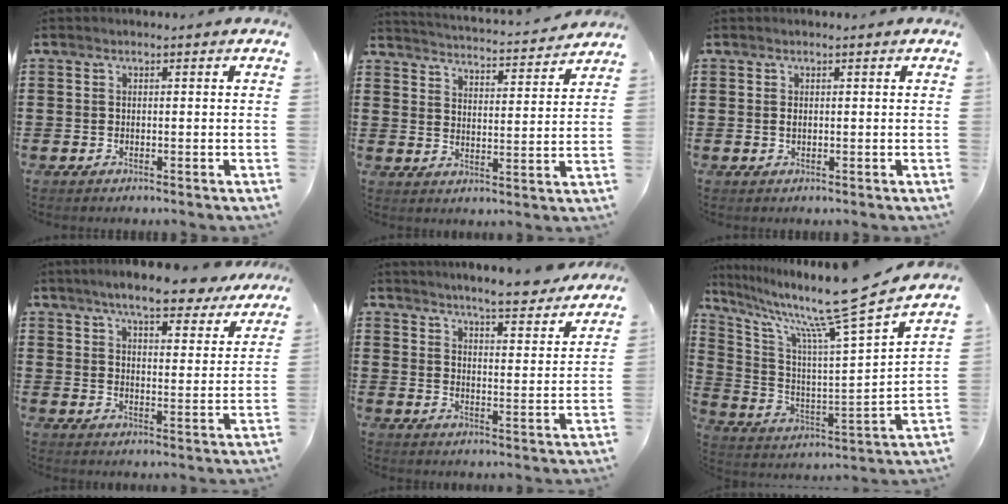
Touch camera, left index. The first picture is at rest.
{"total": 3.3, "force": [3.3, -0.5, 0.4], "torque": [-0.026, -0.033, 0.049]}
{"total": 0.7, "force": [0.2, 0.3, 0.6], "torque": [-0.014, -0.001, 0.004]}
{"total": 7.9, "force": [7.0, 1.0, 3.6], "torque": [-0.077, -0.028, 0.121]}
{"total": 5.6, "force": [5.4, -0.5, 1.4], "torque": [-0.043, -0.038, 0.091]}
{"total": 12.2, "force": [10.0, -0.4, 7.0], "torque": [-0.156, -0.075, 0.148]}